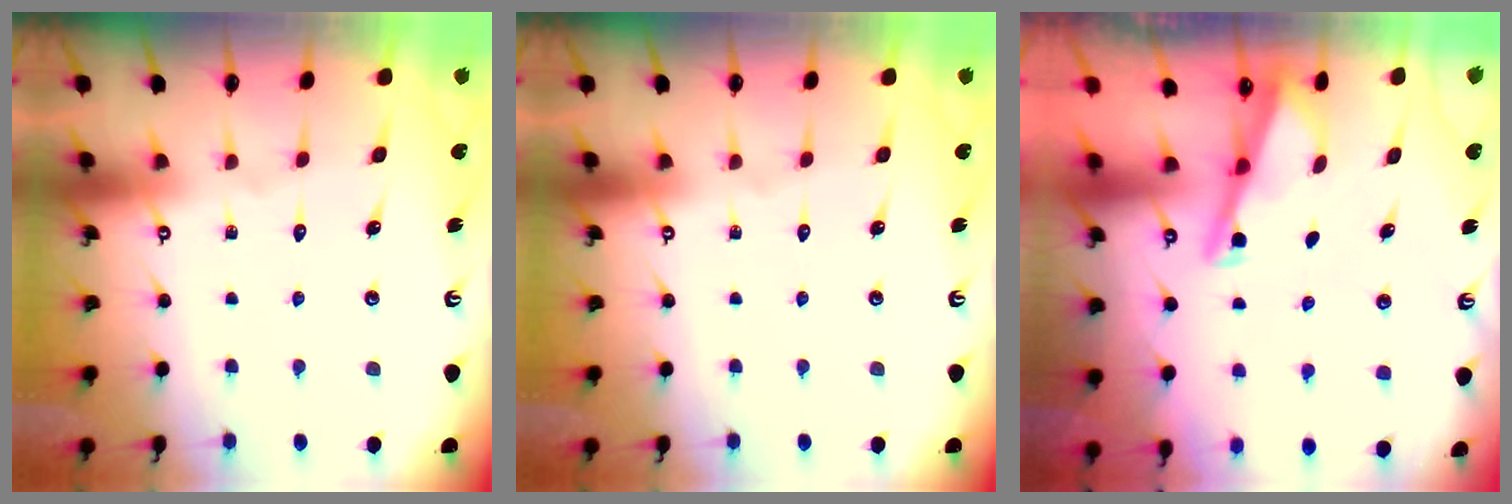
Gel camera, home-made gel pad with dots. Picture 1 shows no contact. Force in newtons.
{"total": 0.0}
{"total": 2.7, "press": 2.7, "slide": 0.3}